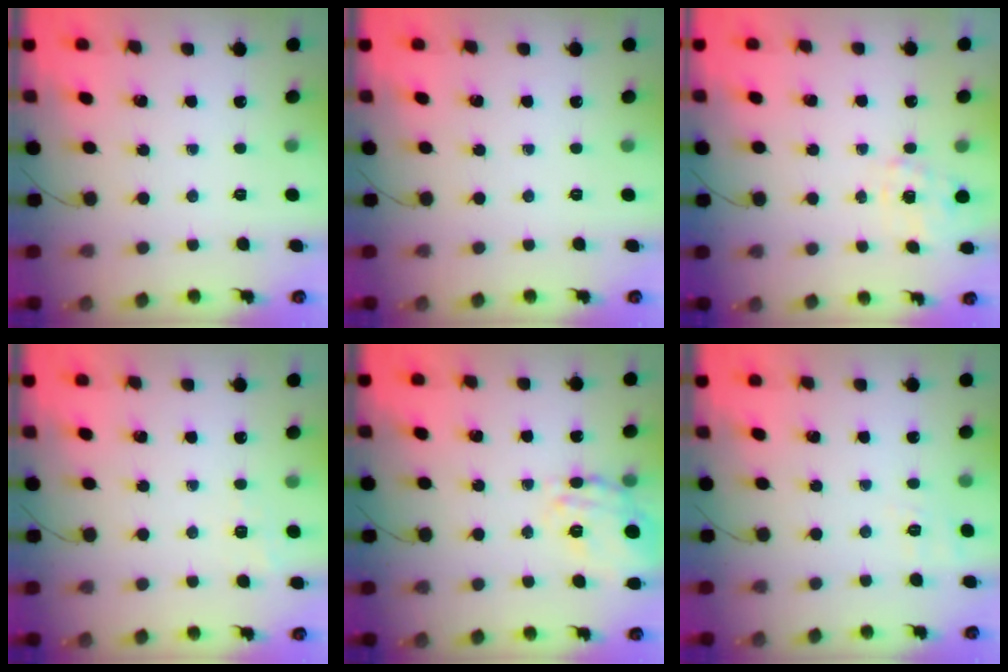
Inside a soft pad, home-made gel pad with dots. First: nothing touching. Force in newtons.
{"total": 0.0}
{"total": 0.9, "press": 0.3, "slide": 0.8}
{"total": 1.7, "press": 1.0, "slide": 1.3}
{"total": 9.6, "press": 9.4, "slide": 1.8}
{"total": 5.4, "press": 4.9, "slide": 2.1}